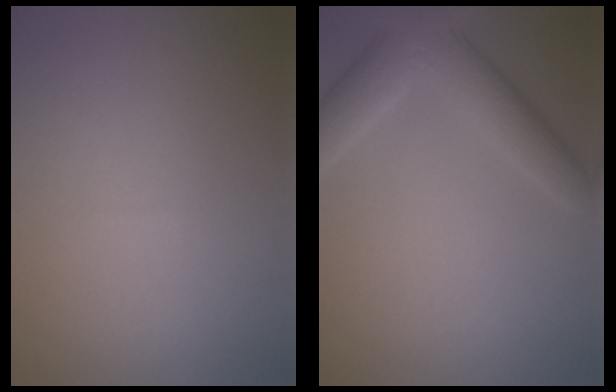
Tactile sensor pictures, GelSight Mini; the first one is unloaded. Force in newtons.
{"total": 5.6, "press": 5.6, "slide": 0.3}